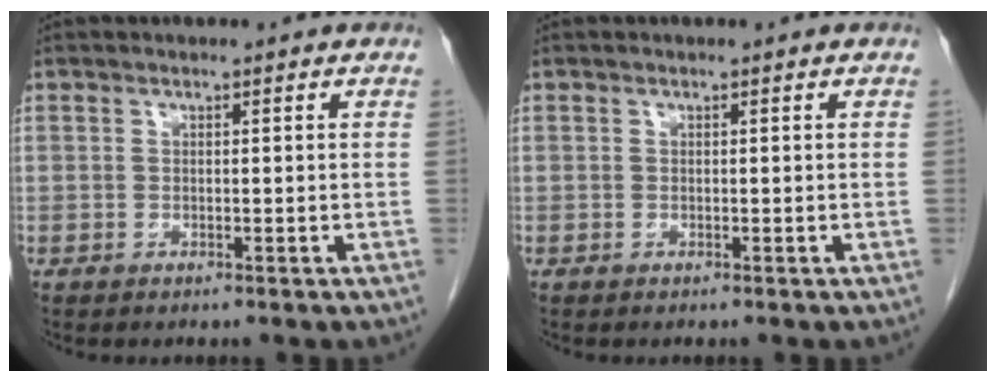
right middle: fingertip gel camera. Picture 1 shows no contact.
{"total": 0.0}